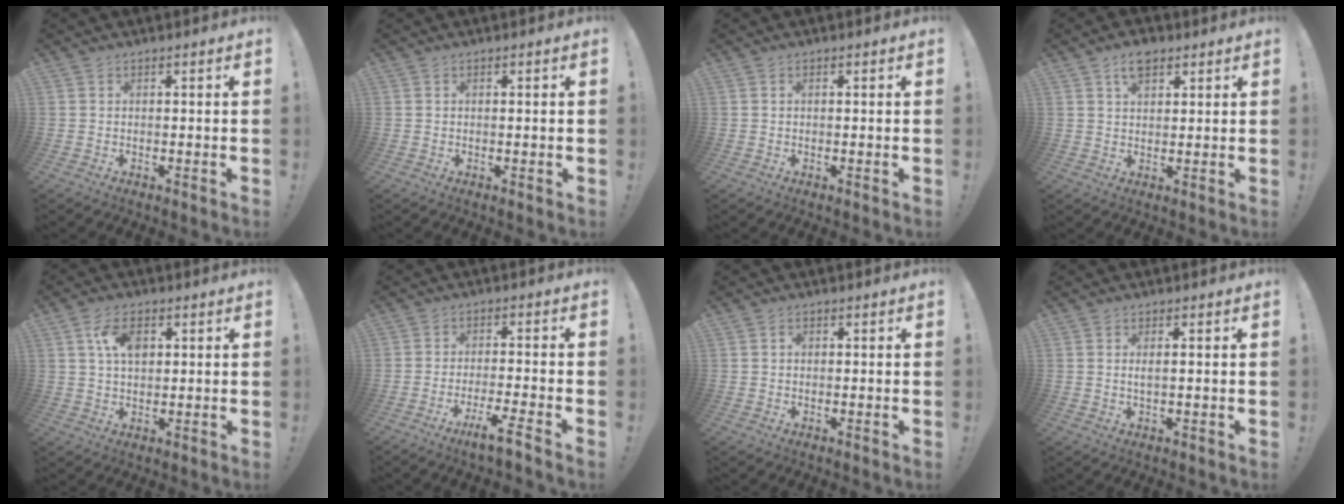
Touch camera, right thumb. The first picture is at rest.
{"total": 0.0}
{"total": 0.0}
{"total": 5.4, "force": [3.0, 3.1, 3.2], "torque": [-0.054, -0.004, 0.055]}
{"total": 7.4, "force": [2.4, 4.5, 5.4], "torque": [-0.088, 0.003, 0.043]}
{"total": 7.5, "force": [-5.0, 0.5, 5.6], "torque": [-0.098, 0.020, -0.084]}
{"total": 0.7, "force": [0.0, 0.7, 0.2], "torque": [-0.001, 0.001, -0.001]}
{"total": 1.8, "force": [0.4, 0.2, 1.7], "torque": [-0.026, -0.007, 0.005]}